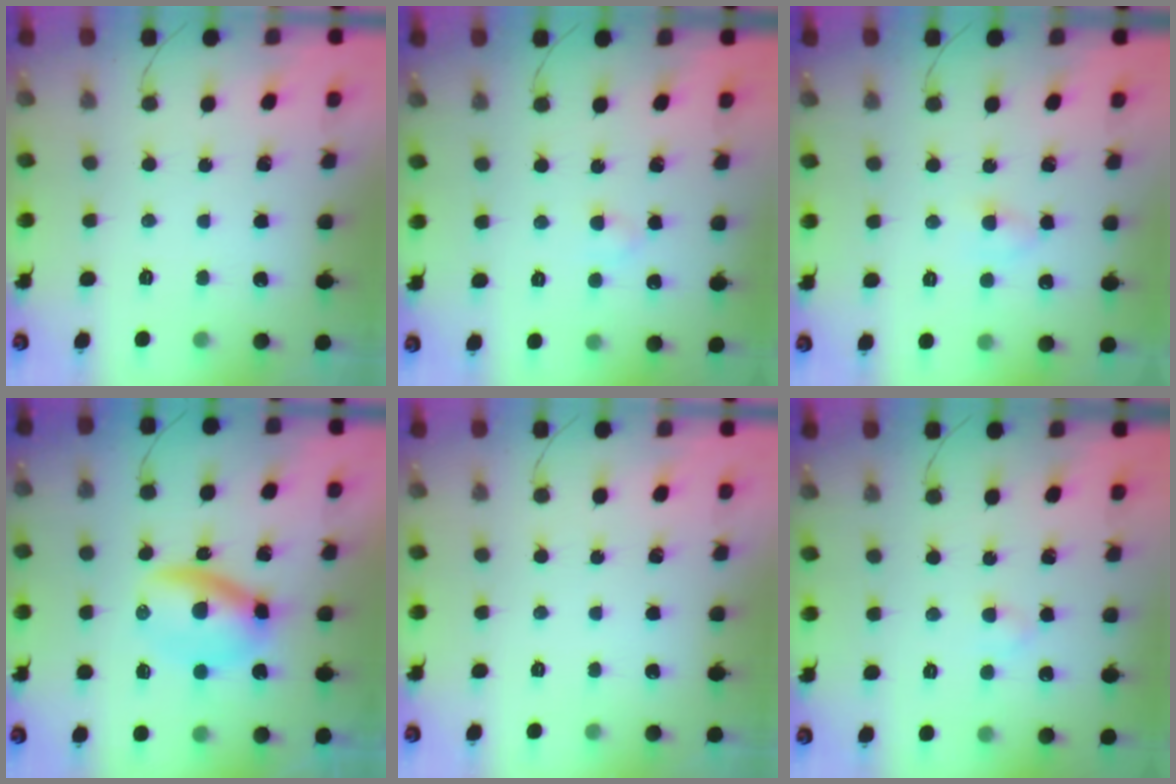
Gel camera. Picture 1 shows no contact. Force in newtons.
{"total": 2.4, "press": 2.2, "slide": 1.0}
{"total": 2.7, "press": 2.4, "slide": 1.2}
{"total": 6.4, "press": 6.2, "slide": 1.5}
{"total": 0.0}
{"total": 2.4, "press": 2.2, "slide": 1.0}